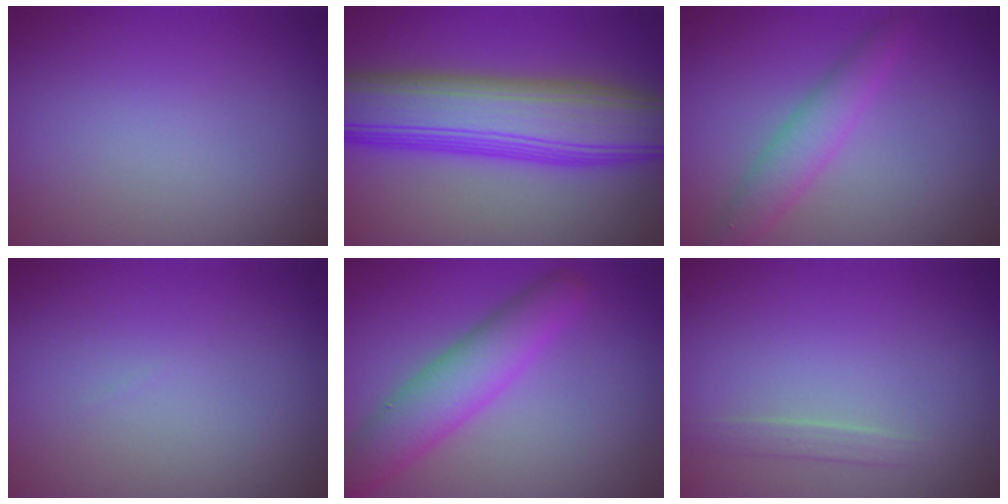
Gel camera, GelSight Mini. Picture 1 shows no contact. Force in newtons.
{"total": 10.5, "press": 10.5, "slide": 0.3}
{"total": 2.9, "press": 2.9, "slide": 0.0}
{"total": 0.0}
{"total": 5.1, "press": 5.1, "slide": 0.3}
{"total": 0.9, "press": 0.9, "slide": 0.1}